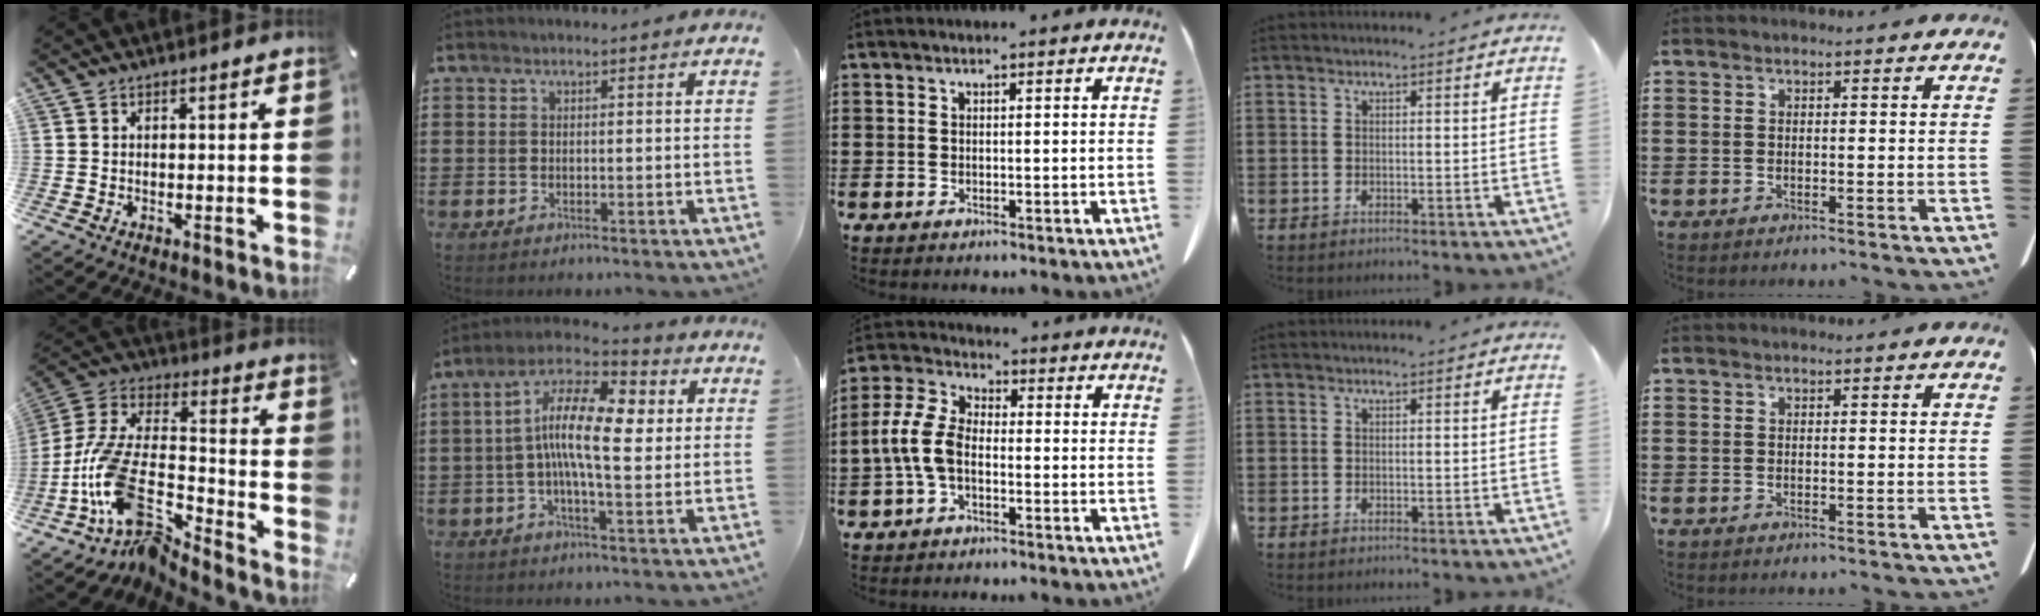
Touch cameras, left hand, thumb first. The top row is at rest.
{"thumb": {"total": 16.7, "force": [-10.1, 7.6, 11.0], "torque": [-0.254, 0.011, -0.188]}, "index": {"total": 13.9, "force": [2.2, 4.9, 12.8], "torque": [-0.254, -0.007, 0.037]}, "middle": {"total": 7.2, "force": [-1.9, 4.1, 5.7], "torque": [-0.152, -0.004, -0.045]}}